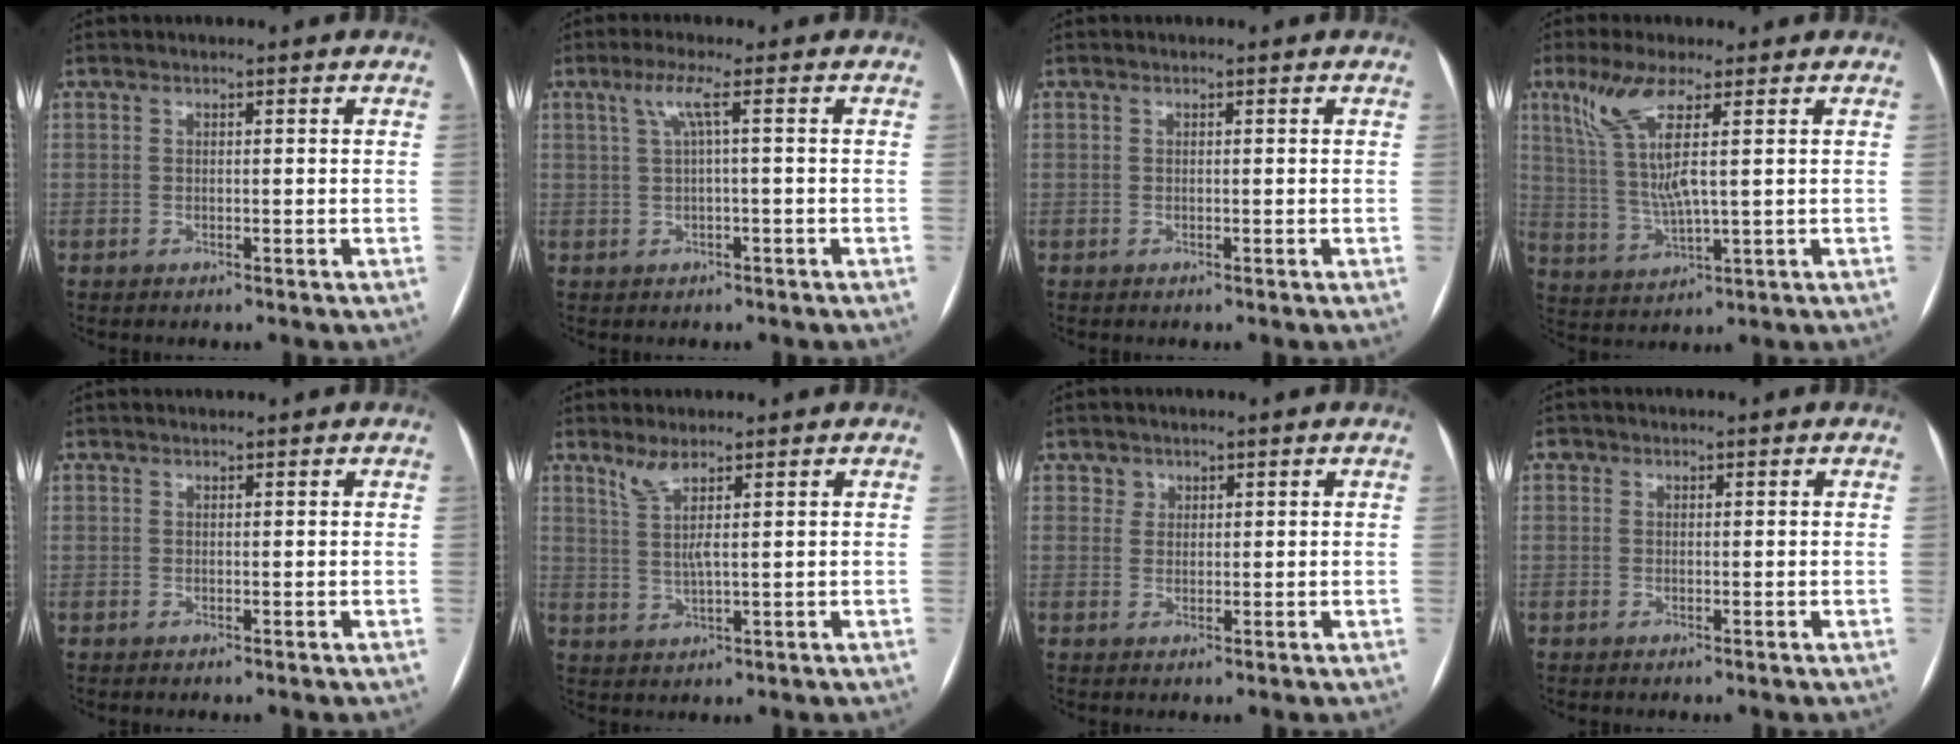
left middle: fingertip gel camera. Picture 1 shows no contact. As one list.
[{"total": 3.0, "force": [0.8, -0.6, 2.9], "torque": [-0.069, 0.012, 0.021]}, {"total": 0.0}, {"total": 8.7, "force": [3.5, 0.8, 7.9], "torque": [-0.180, 0.000, 0.074]}, {"total": 0.8, "force": [0.8, 0.1, 0.1], "torque": [-0.007, 0.014, 0.018]}, {"total": 3.6, "force": [2.4, 0.0, 2.7], "torque": [-0.064, -0.004, 0.052]}, {"total": 1.5, "force": [1.0, 1.2, -0.2], "torque": [0.014, 0.001, 0.010]}, {"total": 0.6, "force": [0.3, 0.5, 0.0], "torque": [0.003, 0.001, 0.002]}]